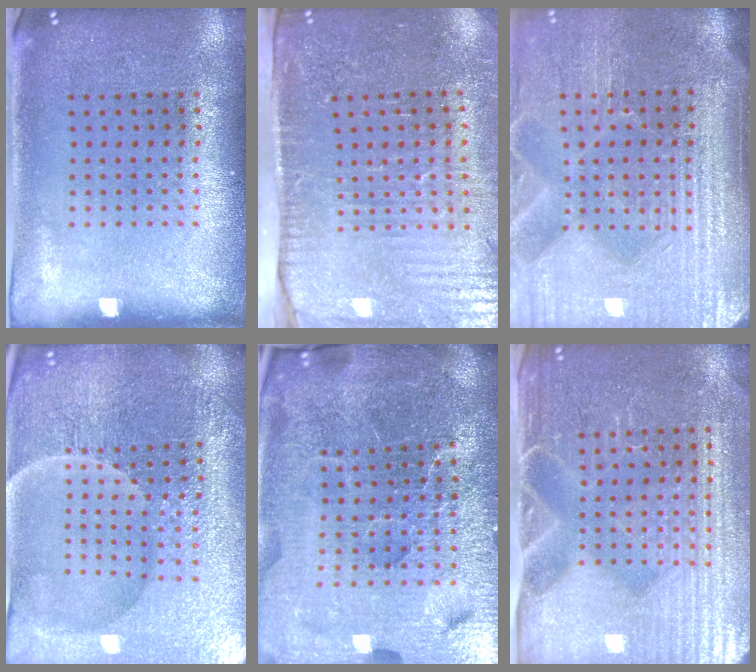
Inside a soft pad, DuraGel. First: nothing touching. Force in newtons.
{"total": 4.3, "press": 3.7, "slide": 2.1}
{"total": 4.6, "press": 4.1, "slide": 2.2}
{"total": 5.3, "press": 5.0, "slide": 1.5}
{"total": 7.1, "press": 6.2, "slide": 3.5}
{"total": 4.7, "press": 4.4, "slide": 1.8}